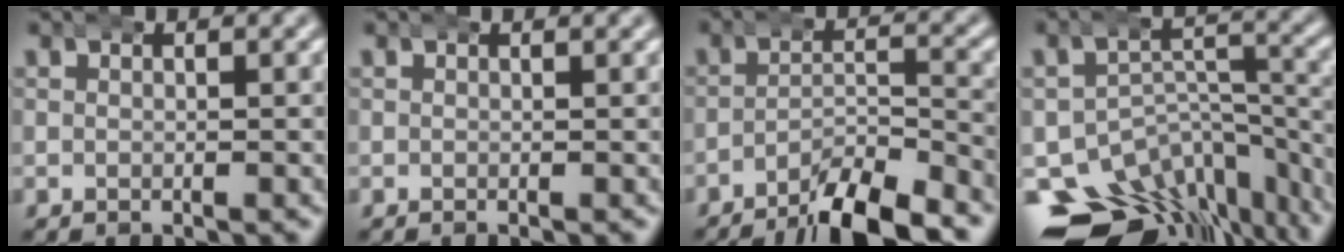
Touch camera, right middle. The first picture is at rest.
{"total": 0.0}
{"total": 9.0, "force": [-7.7, 2.3, 4.1], "torque": [-0.036, -0.010, -0.117]}
{"total": 15.8, "force": [-9.3, 10.2, 7.8], "torque": [-0.120, -0.052, -0.132]}